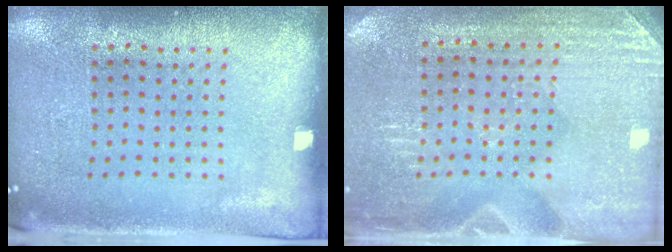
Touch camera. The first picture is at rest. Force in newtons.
{"total": 3.0, "press": 2.9, "slide": 0.3}